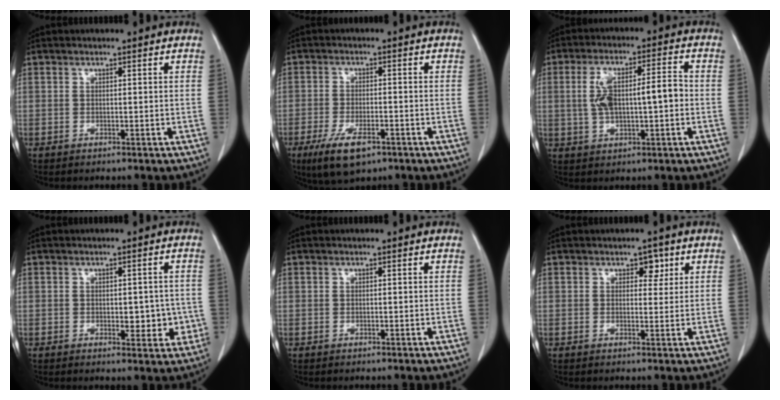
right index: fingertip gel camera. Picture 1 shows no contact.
{"total": 8.4, "force": [-4.7, 3.4, 6.0], "torque": [-0.118, -0.014, -0.076]}
{"total": 10.2, "force": [-0.1, 3.4, 9.6], "torque": [-0.185, 0.029, 0.006]}
{"total": 6.0, "force": [-1.0, 3.2, 5.0], "torque": [-0.053, 0.009, -0.005]}
{"total": 0.5, "force": [-0.1, 0.4, 0.4], "torque": [-0.014, 0.006, 0.001]}
{"total": 3.5, "force": [1.5, 2.3, 2.2], "torque": [-0.041, 0.015, 0.028]}